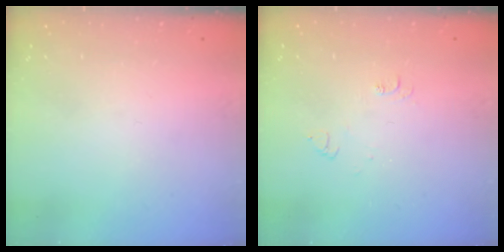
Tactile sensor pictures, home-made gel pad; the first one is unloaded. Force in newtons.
{"total": 5.1, "press": 5.0, "slide": 0.6}